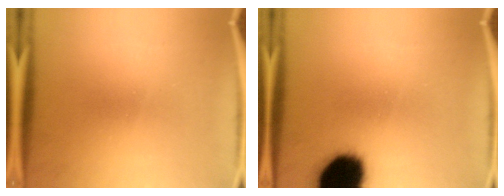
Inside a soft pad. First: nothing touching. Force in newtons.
{"total": 19.6}